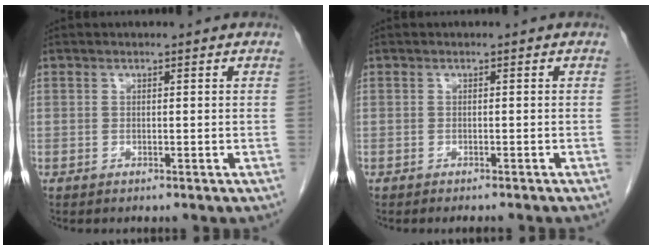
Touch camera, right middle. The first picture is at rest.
{"total": 2.8, "force": [-2.5, 0.1, 1.3], "torque": [-0.016, -0.003, -0.030]}